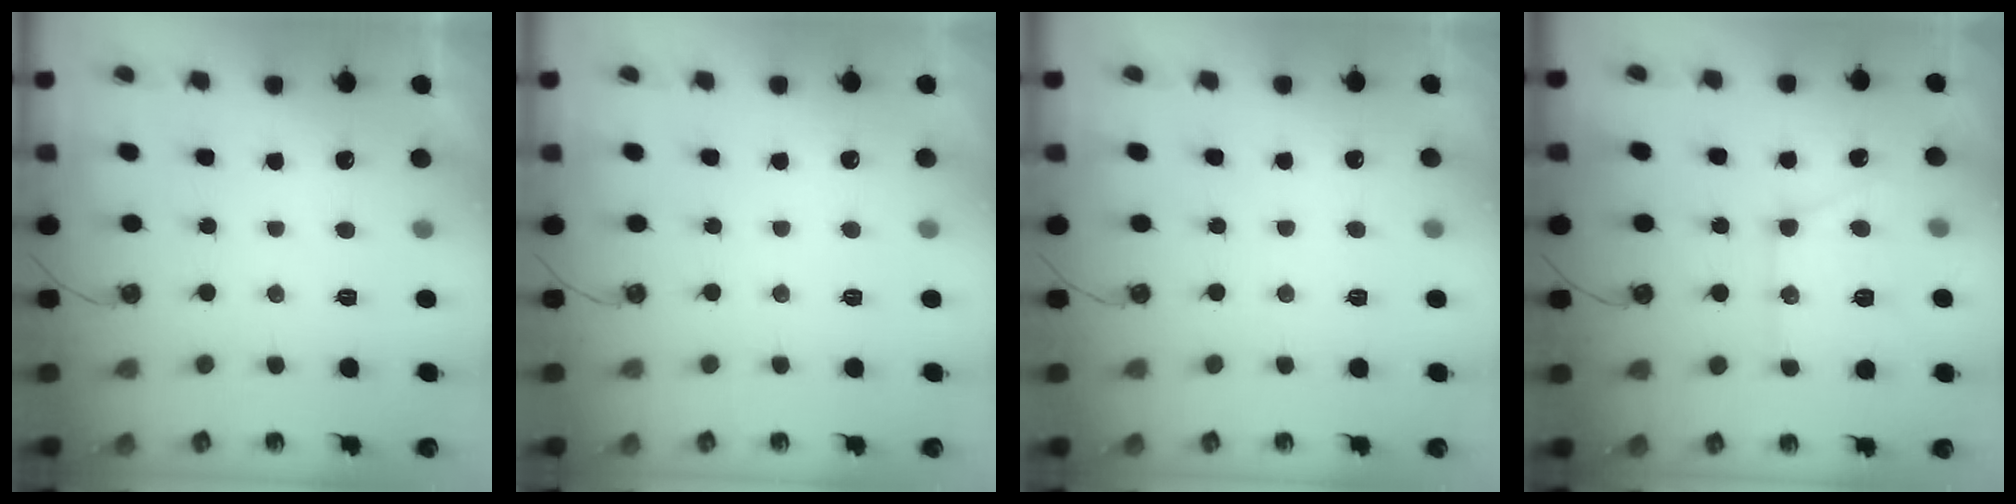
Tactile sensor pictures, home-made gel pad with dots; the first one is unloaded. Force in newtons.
{"total": 1.4, "press": 1.3, "slide": 0.3}
{"total": 3.8, "press": 3.7, "slide": 0.8}
{"total": 12.2, "press": 12.2, "slide": 0.4}